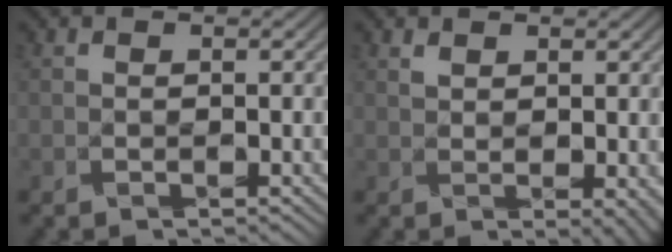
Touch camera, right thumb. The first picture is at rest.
{"total": 2.7, "force": [1.0, 1.4, 2.1], "torque": [-0.038, 0.000, 0.020]}